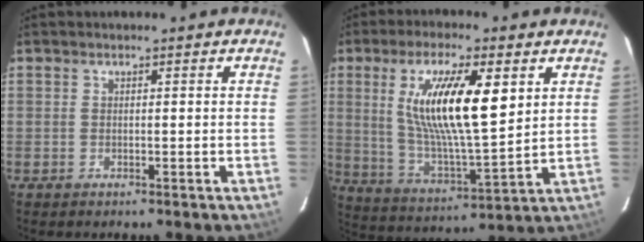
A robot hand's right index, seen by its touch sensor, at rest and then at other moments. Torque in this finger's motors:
{"motor_torque": [1.30, 0.84, 1.06, 0.21]}